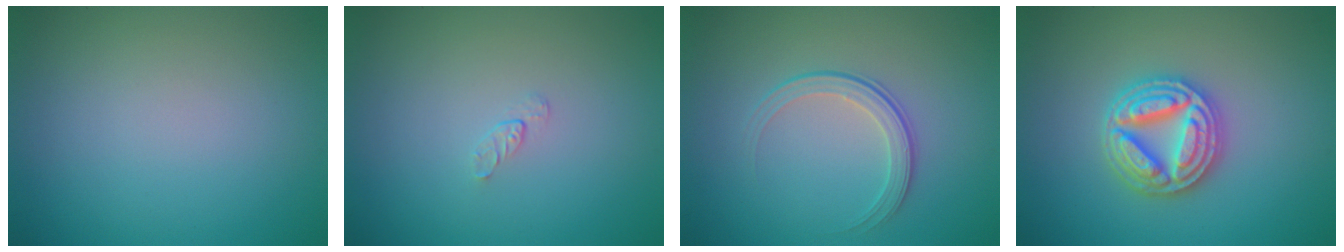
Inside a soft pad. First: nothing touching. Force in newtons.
{"total": 0.5, "press": 0.3, "slide": 0.4}
{"total": 2.1, "press": 1.5, "slide": 1.5}
{"total": 5.0, "press": 4.9, "slide": 0.9}